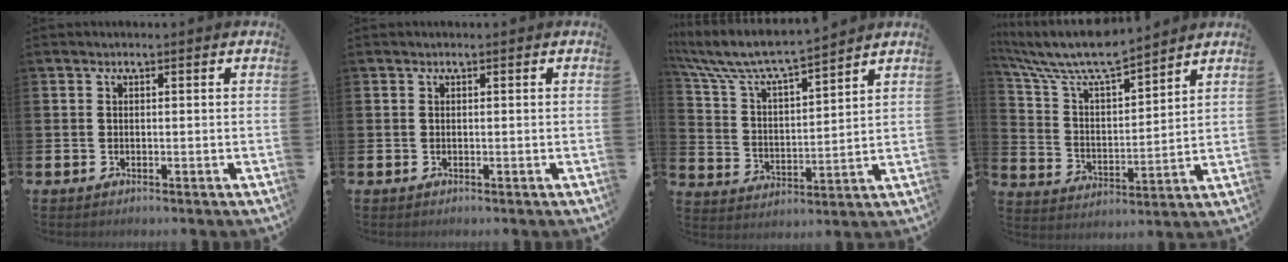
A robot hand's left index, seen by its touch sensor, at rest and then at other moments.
{"total": 0.0}
{"total": 7.8, "force": [7.3, 0.7, 2.5], "torque": [-0.086, -0.053, 0.125]}
{"total": 9.2, "force": [8.5, 1.6, 3.3], "torque": [-0.107, -0.049, 0.148]}